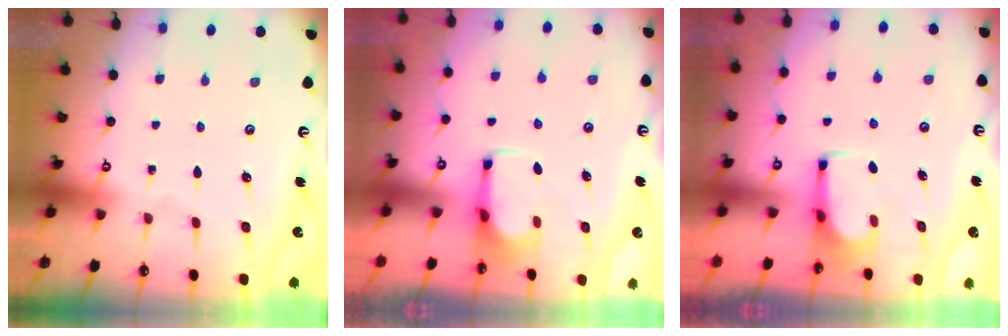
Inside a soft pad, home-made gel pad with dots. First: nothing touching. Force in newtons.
{"total": 2.5, "press": 2.3, "slide": 0.9}
{"total": 3.4, "press": 3.4, "slide": 0.2}